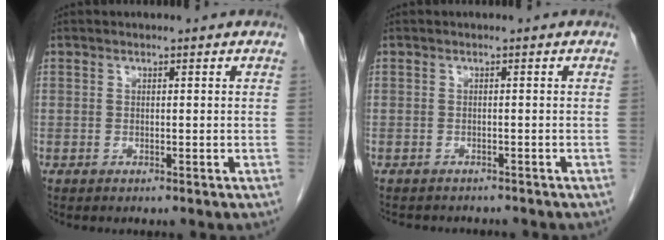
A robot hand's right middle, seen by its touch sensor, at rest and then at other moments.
{"total": 5.1, "force": [-4.6, 1.7, 1.3], "torque": [-0.017, -0.001, -0.058]}